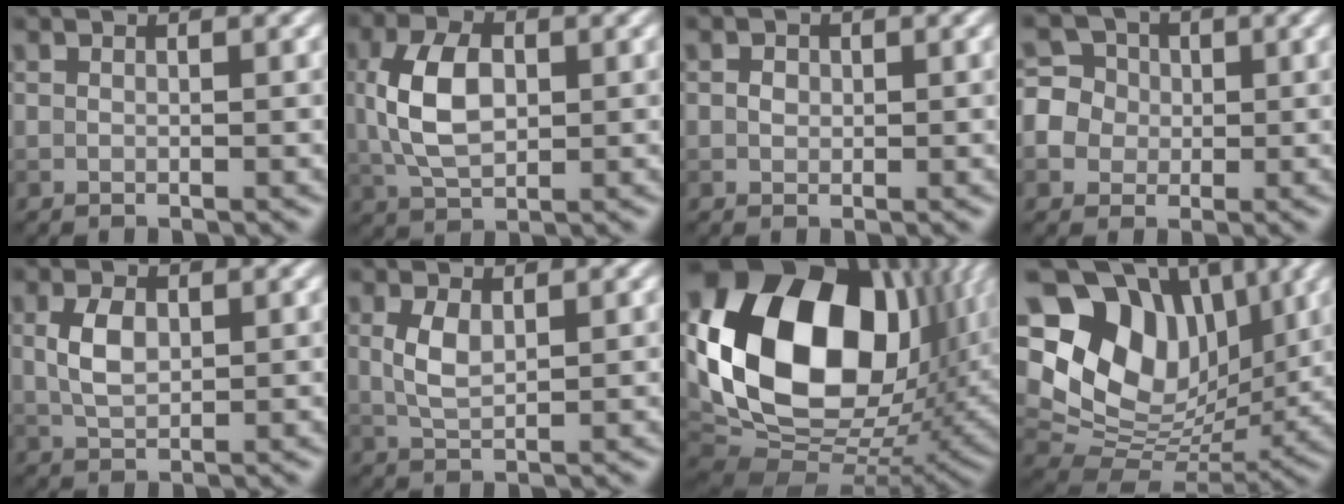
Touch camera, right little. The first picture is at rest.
{"total": 6.0, "force": [0.5, 3.6, 4.8], "torque": [-0.104, 0.003, 0.010]}
{"total": 0.9, "force": [0.1, 0.8, 0.4], "torque": [-0.006, -0.001, -0.001]}
{"total": 6.1, "force": [0.1, 5.9, 1.8], "torque": [-0.034, 0.034, -0.013]}
{"total": 3.1, "force": [0.6, 1.9, 2.4], "torque": [-0.057, 0.002, 0.013]}
{"total": 2.6, "force": [0.6, 1.3, 2.2], "torque": [-0.055, 0.001, 0.016]}
{"total": 17.9, "force": [4.0, 12.3, 12.4], "torque": [-0.245, 0.001, 0.075]}
{"total": 13.7, "force": [4.5, 10.1, 8.2], "torque": [-0.161, 0.011, 0.087]}